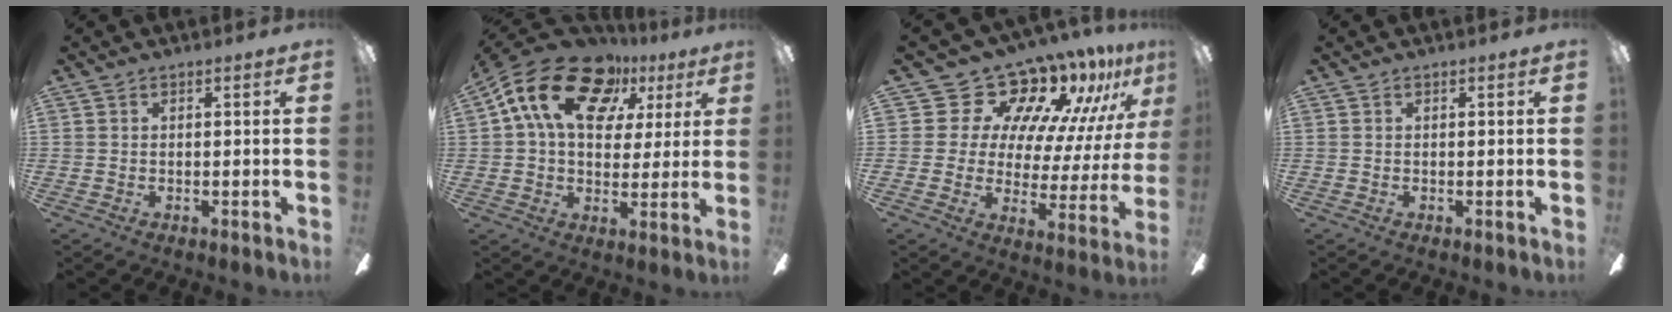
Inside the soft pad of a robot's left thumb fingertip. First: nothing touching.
{"total": 18.5, "force": [9.0, 11.9, 11.1], "torque": [-0.182, -0.028, 0.165]}
{"total": 18.3, "force": [14.8, 8.7, 6.2], "torque": [-0.115, -0.116, 0.268]}
{"total": 0.0}